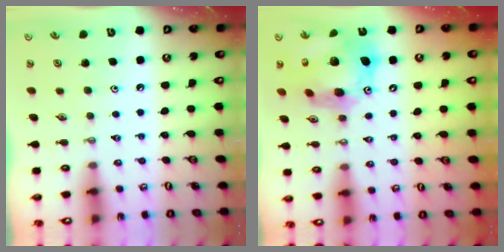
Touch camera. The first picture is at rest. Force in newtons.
{"total": 18.4, "press": 18.3, "slide": 1.9}